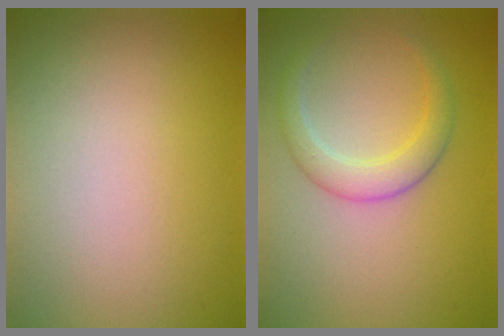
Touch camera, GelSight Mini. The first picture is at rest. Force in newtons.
{"total": 2.9, "press": 2.9, "slide": 0.3}